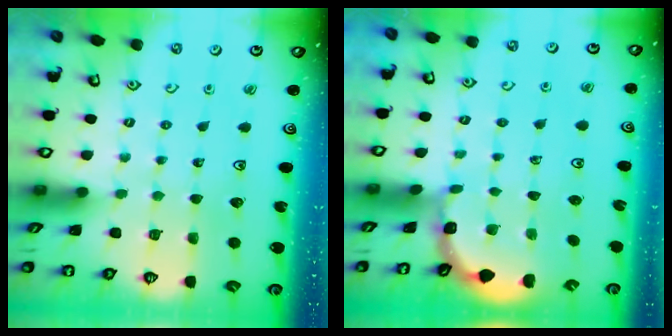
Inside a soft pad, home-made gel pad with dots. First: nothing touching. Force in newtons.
{"total": 1.7, "press": 1.7, "slide": 0.1}